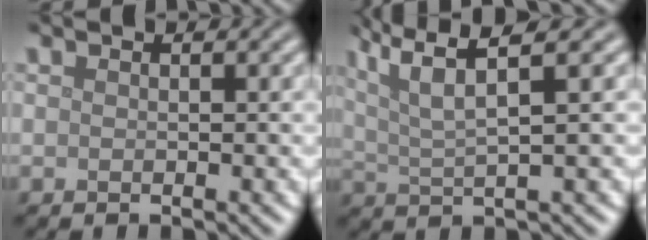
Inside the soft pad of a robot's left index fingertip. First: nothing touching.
{"total": 5.6, "force": [2.9, 1.1, 4.7], "torque": [-0.086, 0.014, 0.056]}